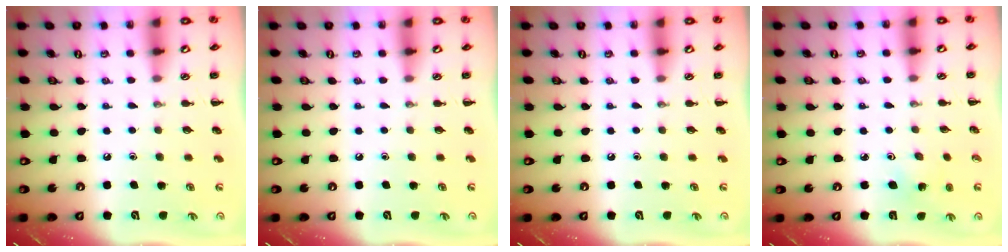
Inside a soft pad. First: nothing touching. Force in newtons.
{"total": 0.0}
{"total": 0.0}
{"total": 3.8, "press": 3.6, "slide": 1.1}